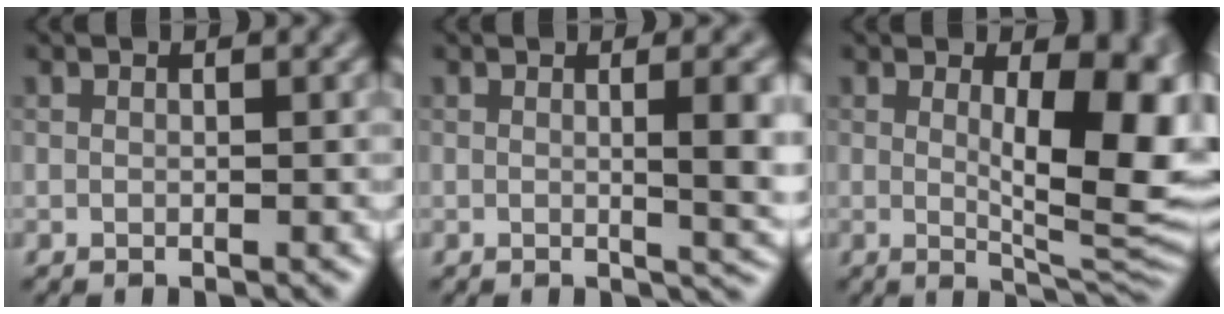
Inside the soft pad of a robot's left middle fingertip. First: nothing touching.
{"total": 5.1, "force": [0.4, 1.5, 4.8], "torque": [-0.052, 0.001, 0.005]}
{"total": 9.8, "force": [1.4, 3.3, 9.1], "torque": [-0.119, -0.016, 0.031]}